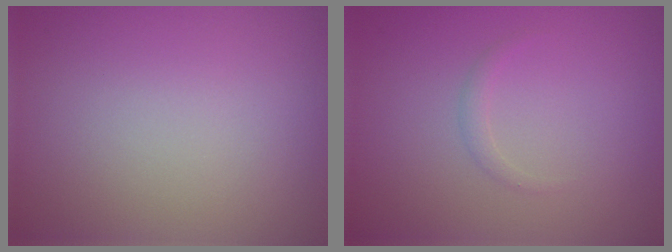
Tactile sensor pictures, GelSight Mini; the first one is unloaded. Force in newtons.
{"total": 0.8, "press": 0.8, "slide": 0.0}